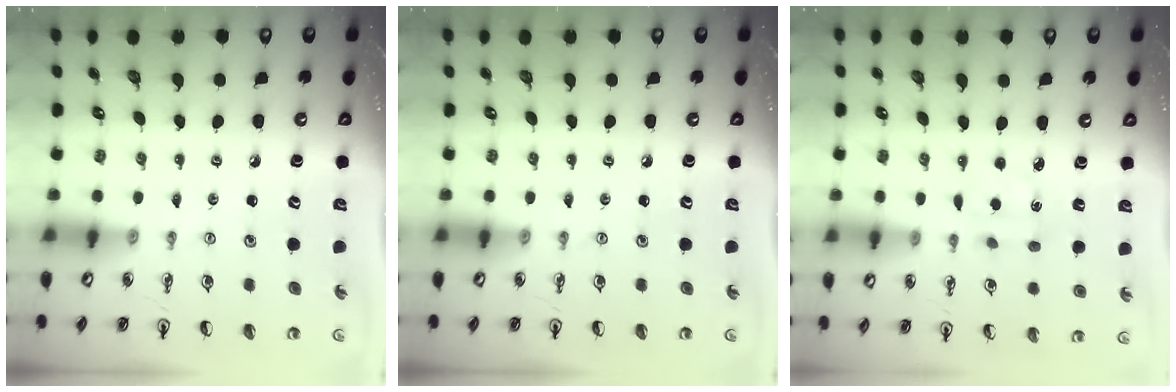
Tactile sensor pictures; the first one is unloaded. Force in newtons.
{"total": 0.0}
{"total": 2.7, "press": 2.6, "slide": 0.4}